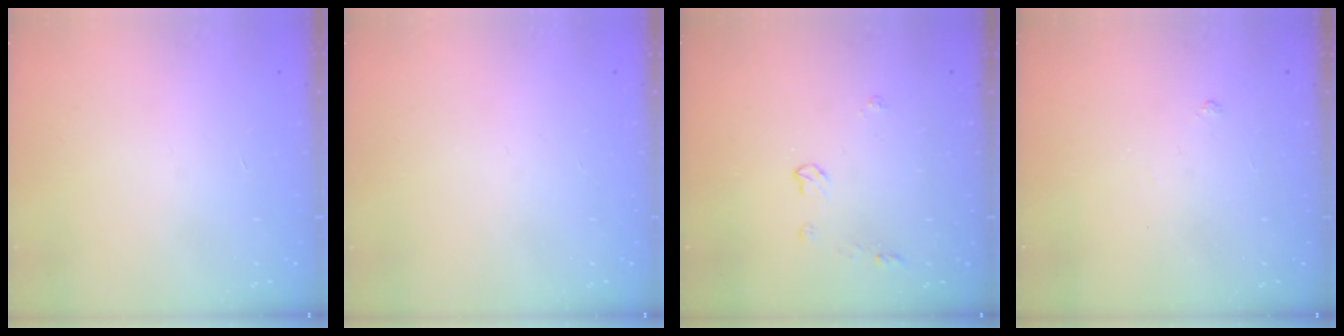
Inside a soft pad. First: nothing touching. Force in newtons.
{"total": 0.0}
{"total": 4.0, "press": 3.9, "slide": 0.7}
{"total": 2.9, "press": 2.8, "slide": 0.5}